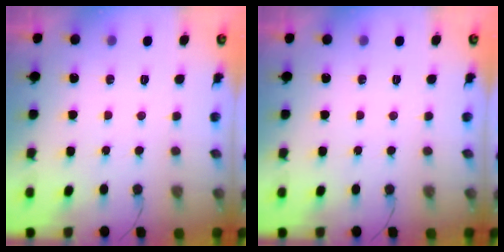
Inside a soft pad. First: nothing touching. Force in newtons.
{"total": 0.0}